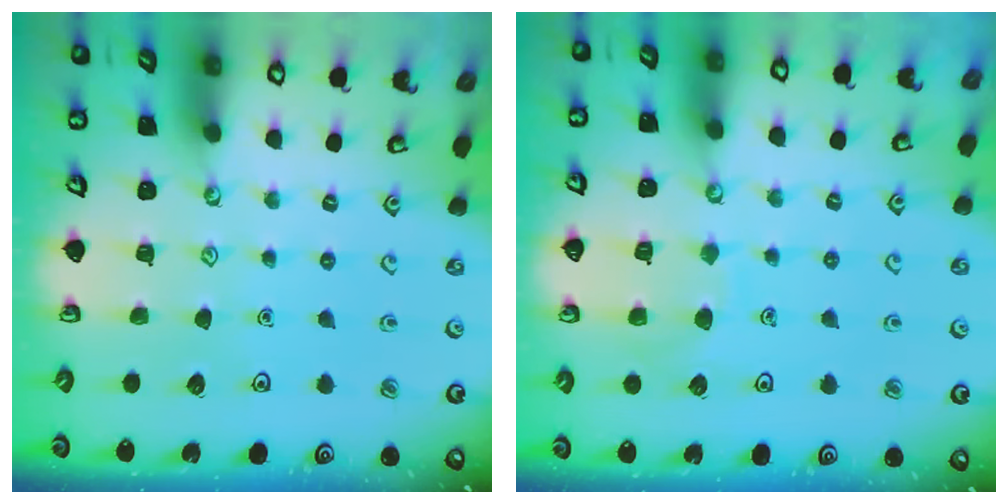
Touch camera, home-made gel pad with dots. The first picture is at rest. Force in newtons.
{"total": 6.7, "press": 6.7, "slide": 0.7}